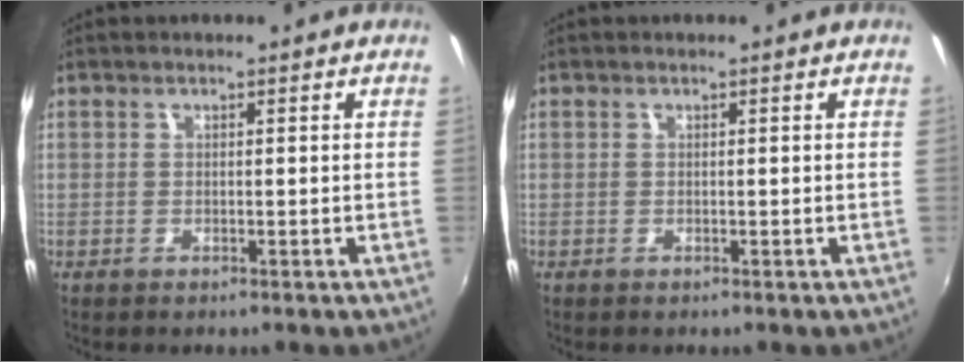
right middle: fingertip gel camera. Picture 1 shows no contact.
{"total": 0.0}